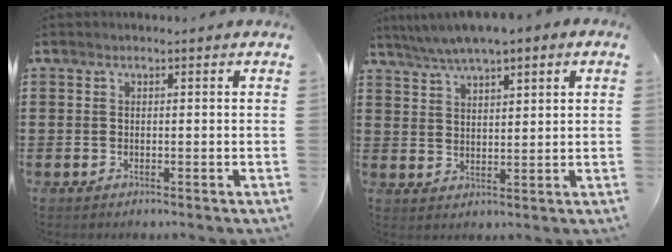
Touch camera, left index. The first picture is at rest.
{"total": 3.7, "force": [3.2, 0.6, 1.9], "torque": [-0.045, -0.005, 0.055]}